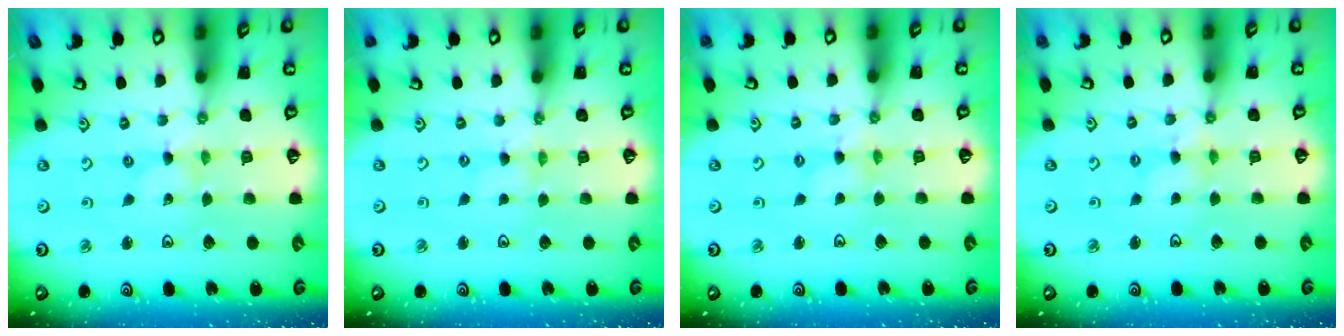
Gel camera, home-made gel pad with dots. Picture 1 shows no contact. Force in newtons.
{"total": 0.0}
{"total": 1.6, "press": 1.6, "slide": 0.2}
{"total": 2.6, "press": 2.6, "slide": 0.3}